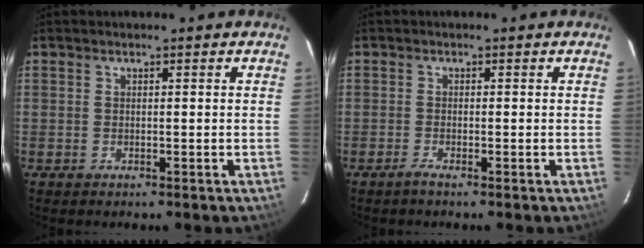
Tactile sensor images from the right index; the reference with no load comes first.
{"total": 1.2, "force": [-0.8, -0.2, 0.8], "torque": [-0.019, -0.003, -0.017]}